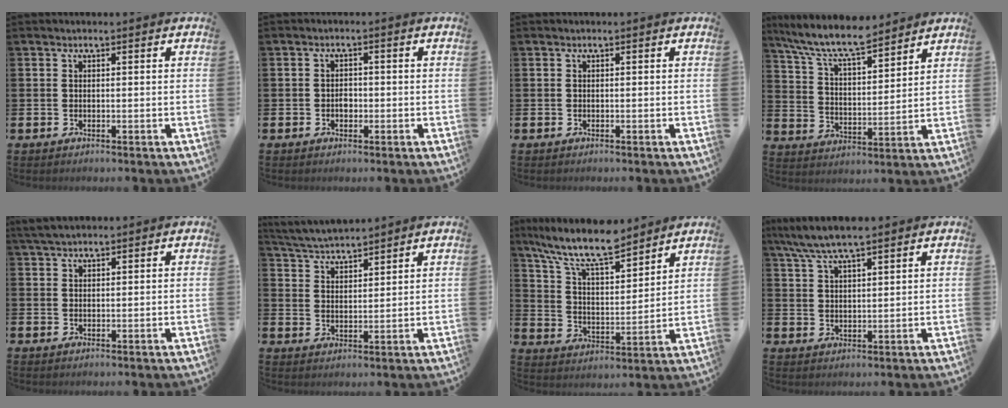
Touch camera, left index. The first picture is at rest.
{"total": 1.5, "force": [-0.4, 1.2, 0.9], "torque": [-0.005, 0.000, -0.012]}
{"total": 0.0}
{"total": 9.0, "force": [8.2, 1.4, 3.5], "torque": [-0.099, -0.046, 0.145]}
{"total": 3.7, "force": [2.9, 0.8, 2.2], "torque": [-0.050, 0.000, 0.053]}
{"total": 4.4, "force": [4.4, 0.3, 0.4], "torque": [-0.030, -0.025, 0.079]}
{"total": 10.9, "force": [9.4, 2.4, 4.8], "torque": [-0.121, -0.050, 0.167]}
{"total": 6.6, "force": [5.8, 1.1, 3.0], "torque": [-0.069, -0.016, 0.103]}